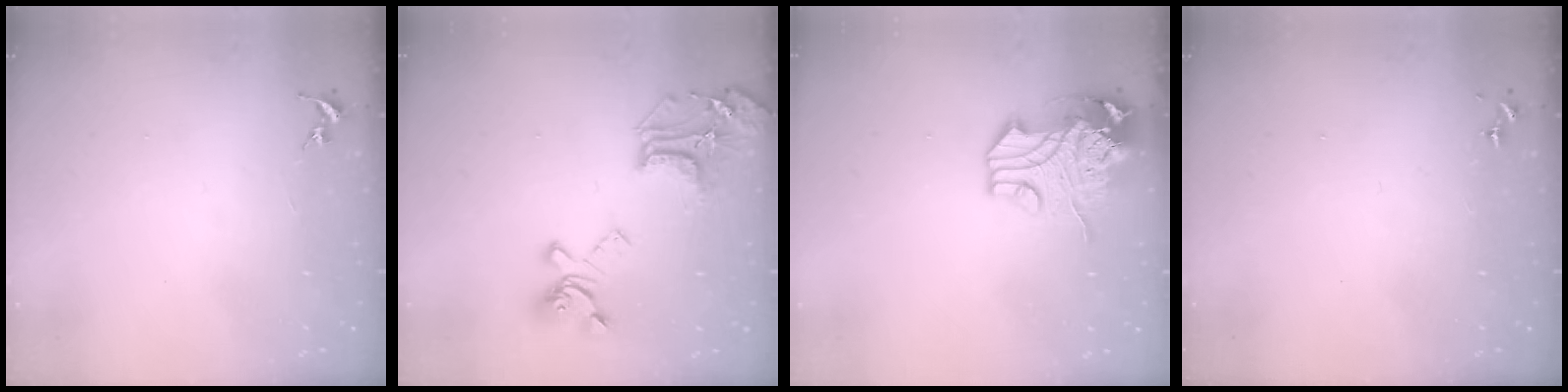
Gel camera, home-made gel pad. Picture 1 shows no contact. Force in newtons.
{"total": 20.8, "press": 20.7, "slide": 1.6}
{"total": 12.6, "press": 12.5, "slide": 2.1}
{"total": 0.0}